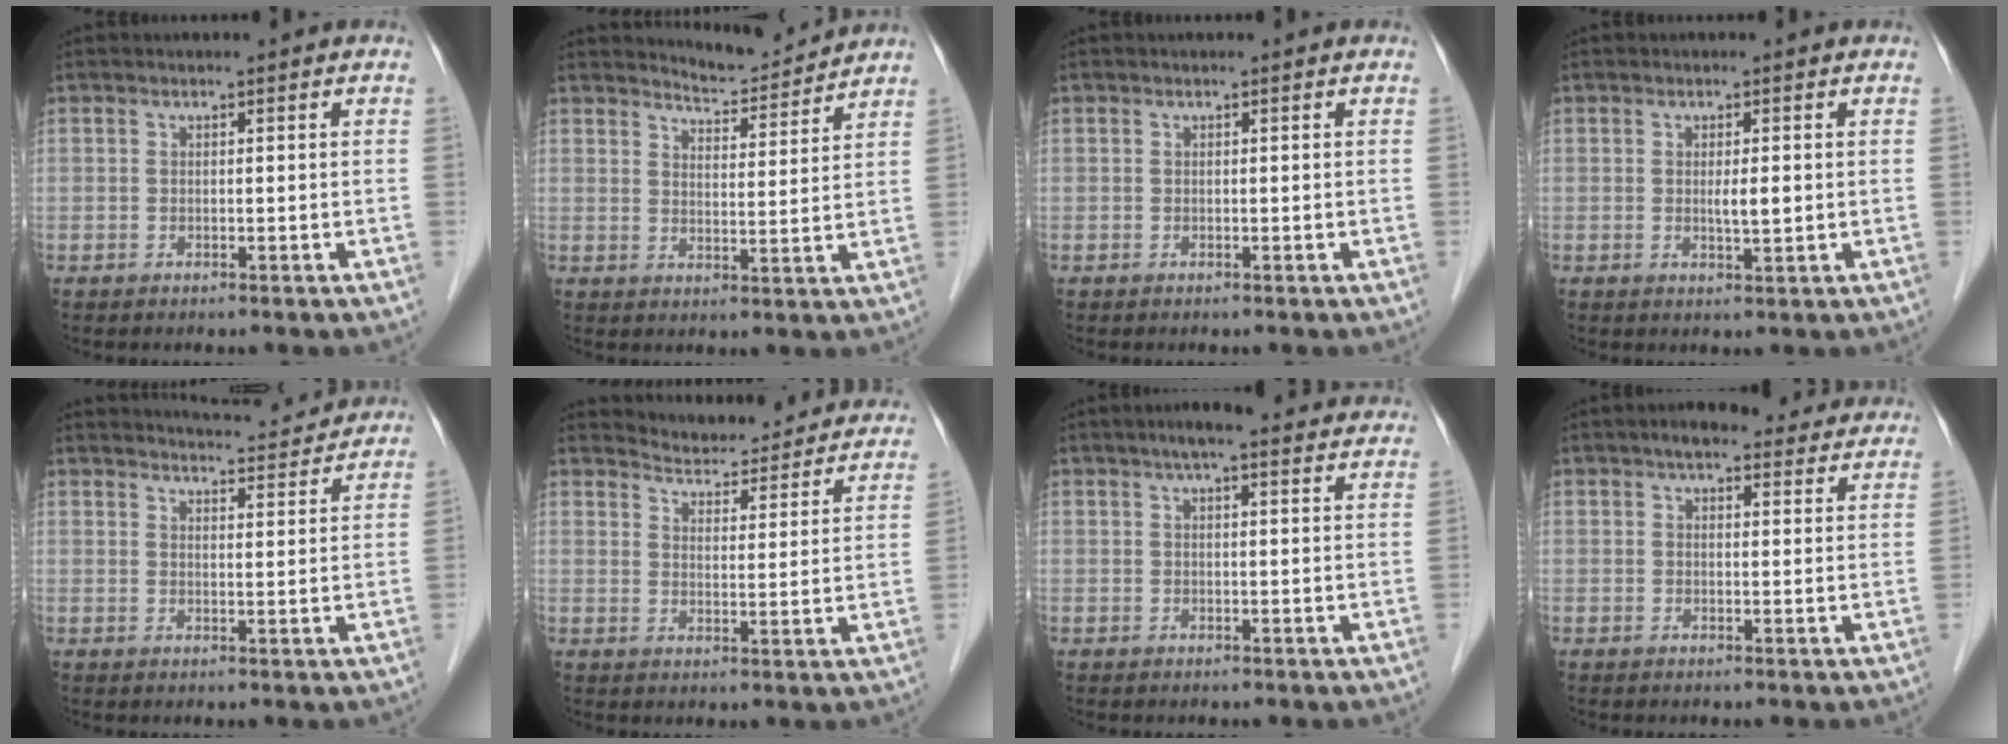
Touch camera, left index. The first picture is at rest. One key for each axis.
{"total": 6.0, "fx": 6.0, "fy": -0.2, "fz": -0.4, "tx": -0.007, "ty": -0.011, "tz": 0.089}
{"total": 0.0}
{"total": 2.2, "fx": 0.1, "fy": 0.3, "fz": 2.1, "tx": -0.039, "ty": -0.003, "tz": 0.003}
{"total": 9.0, "fx": 8.8, "fy": 0.7, "fz": 1.4, "tx": -0.024, "ty": 0.006, "tz": 0.110}
{"total": 16.2, "fx": 15.7, "fy": 3.1, "fz": 2.5, "tx": -0.019, "ty": -0.024, "tz": 0.183}
{"total": 12.0, "fx": 10.3, "fy": 1.8, "fz": 5.8, "tx": -0.072, "ty": 0.030, "tz": 0.118}
{"total": 11.6, "fx": 10.2, "fy": 3.2, "fz": 4.6, "tx": -0.041, "ty": 0.025, "tz": 0.115}